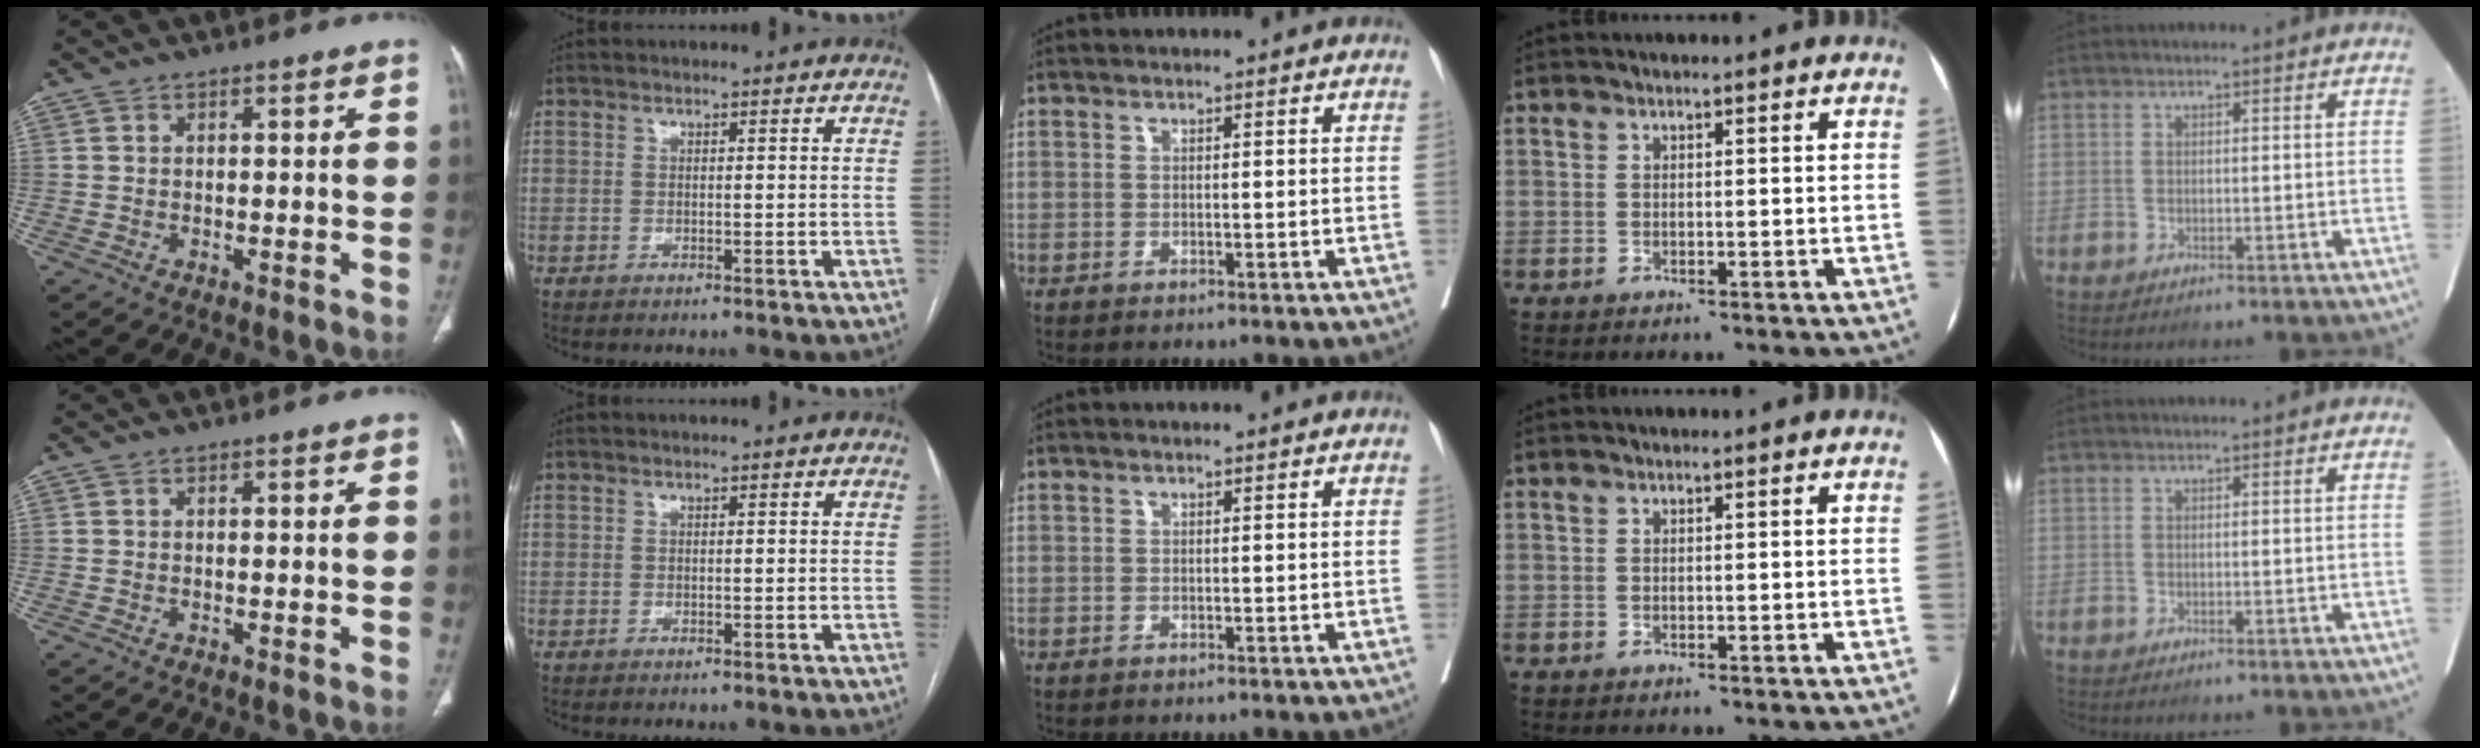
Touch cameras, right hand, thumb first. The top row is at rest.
{}